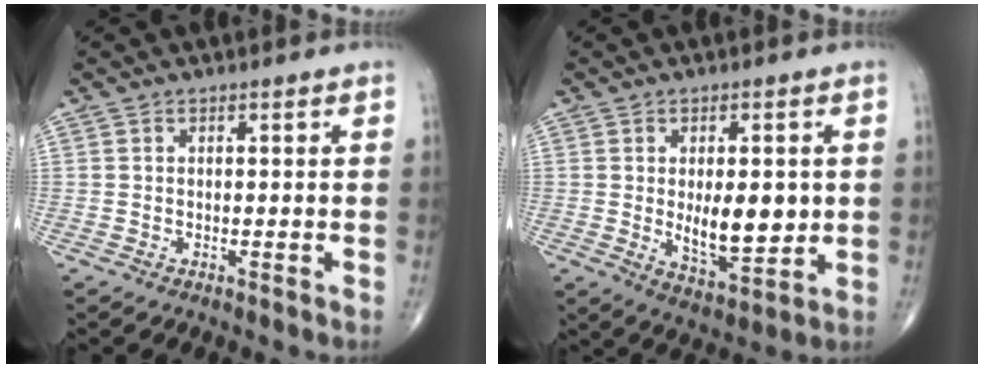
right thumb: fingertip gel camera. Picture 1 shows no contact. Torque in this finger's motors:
{"motor_torque": [1.50, 1.27, 0.75, -0.08, 0.08]}